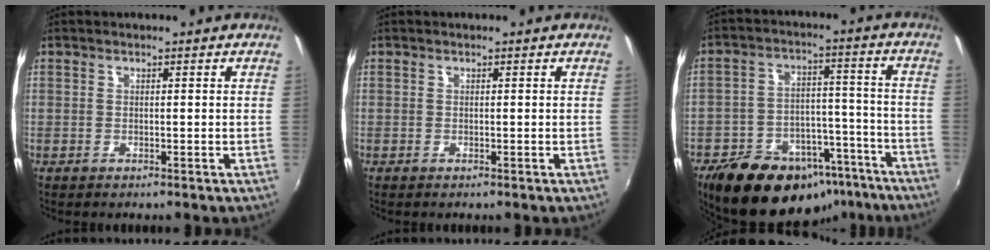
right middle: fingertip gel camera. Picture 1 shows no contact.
{"total": 0.0}
{"total": 21.8, "force": [-15.7, 11.1, 10.3], "torque": [-0.192, 0.030, -0.206]}